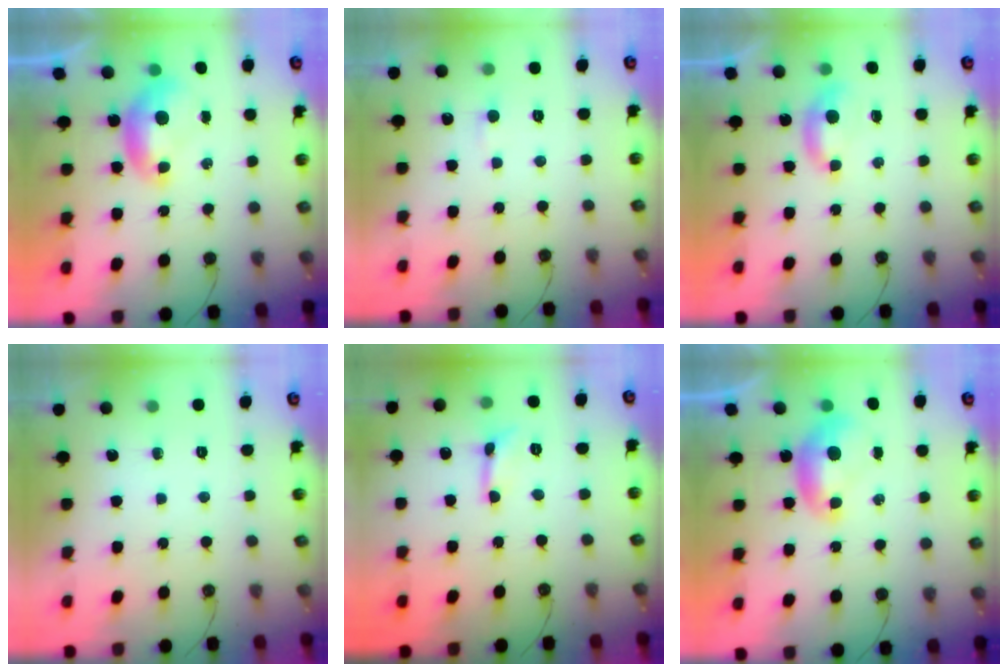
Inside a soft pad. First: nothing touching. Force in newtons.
{"total": 2.4, "press": 2.3, "slide": 0.4}
{"total": 1.7, "press": 1.6, "slide": 0.6}
{"total": 0.0}
{"total": 1.6, "press": 1.5, "slide": 0.4}
{"total": 0.0}